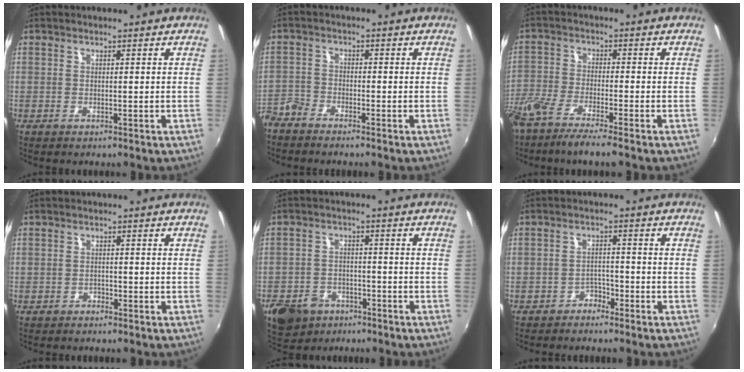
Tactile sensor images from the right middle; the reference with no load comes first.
{"total": 3.6, "force": [-3.3, 1.2, 0.6], "torque": [-0.020, -0.005, -0.077]}
{"total": 9.3, "force": [-7.4, 0.7, 5.6], "torque": [-0.132, -0.031, -0.140]}
{"total": 1.1, "force": [-0.9, 0.5, -0.1], "torque": [-0.003, 0.004, -0.015]}
{"total": 10.5, "force": [-6.4, 7.1, 4.3], "torque": [-0.118, 0.004, -0.099]}
{"total": 2.6, "force": [-2.2, 1.4, 0.0], "torque": [-0.002, 0.009, -0.037]}